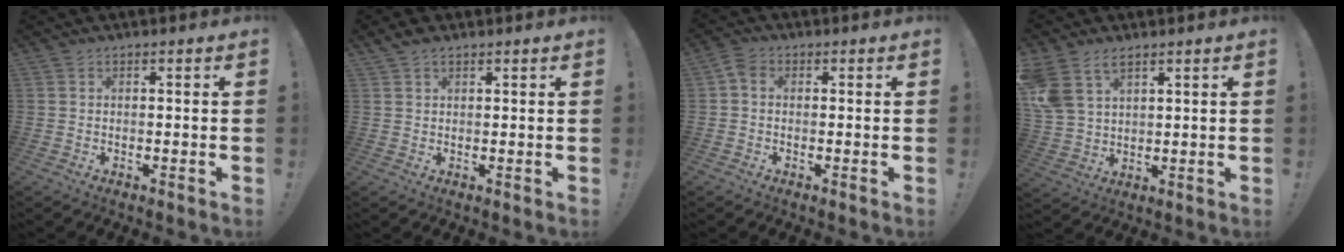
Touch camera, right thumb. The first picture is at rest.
{"total": 2.5, "force": [1.9, 1.2, 1.3], "torque": [-0.022, -0.006, 0.035]}
{"total": 2.6, "force": [0.0, 1.9, 1.8], "torque": [-0.033, 0.008, 0.001]}
{"total": 8.5, "force": [5.4, 5.3, 4.1], "torque": [-0.085, -0.022, 0.111]}